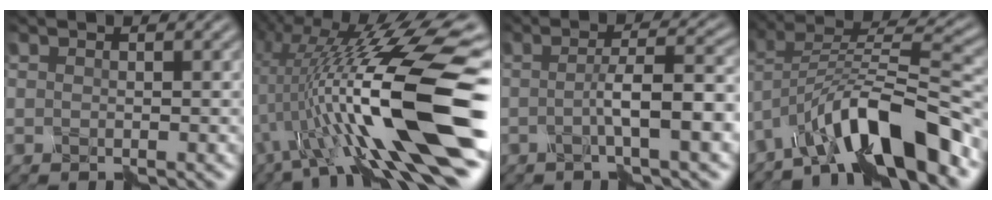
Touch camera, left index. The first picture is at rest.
{"total": 16.3, "force": [-1.7, 4.0, 15.7], "torque": [-0.288, 0.011, -0.026]}
{"total": 5.8, "force": [-1.2, 1.2, 5.6], "torque": [-0.083, 0.005, -0.022]}
{"total": 10.7, "force": [-7.1, 2.9, 7.4], "torque": [-0.110, 0.015, -0.130]}